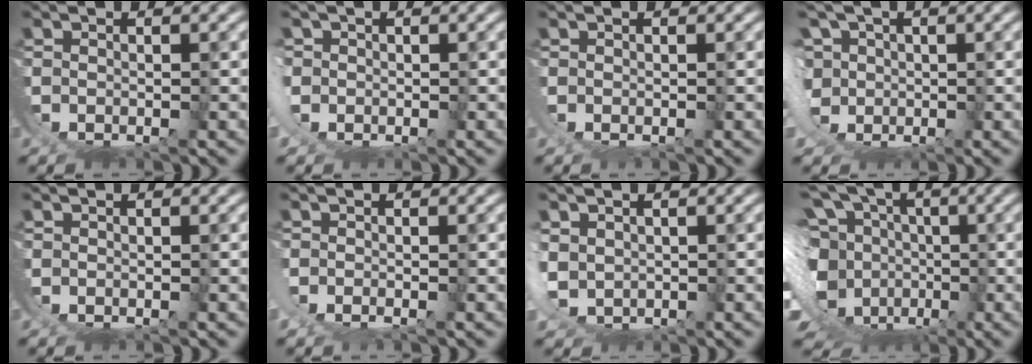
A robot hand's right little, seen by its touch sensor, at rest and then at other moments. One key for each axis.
{"total": 1.4, "fx": -0.1, "fy": 1.2, "fz": 0.7, "tx": -0.039, "ty": -0.011, "tz": 0.003}
{"total": 0.6, "fx": 0.3, "fy": 0.3, "fz": 0.5, "tx": -0.013, "ty": 0.000, "tz": 0.006}
{"total": 9.7, "fx": -0.6, "fy": 8.8, "fz": 4.0, "tx": -0.126, "ty": -0.028, "tz": -0.013}
{"total": 0.0}
{"total": 0.9, "fx": -0.3, "fy": 0.1, "fz": 0.8, "tx": -0.019, "ty": -0.004, "tz": -0.004}
{"total": 2.5, "fx": 0.7, "fy": 1.7, "fz": 1.7, "tx": -0.063, "ty": -0.019, "tz": 0.026}
{"total": 11.9, "fx": -0.1, "fy": 9.0, "fz": 7.8, "tx": -0.154, "ty": -0.038, "tz": 0.001}